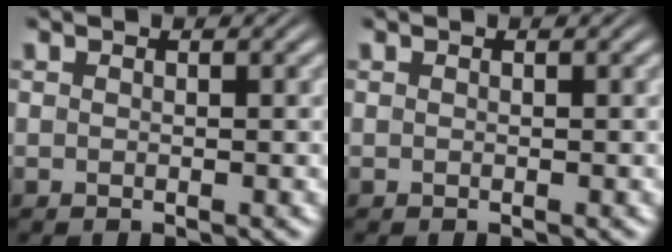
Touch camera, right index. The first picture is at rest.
{"total": 0.0}